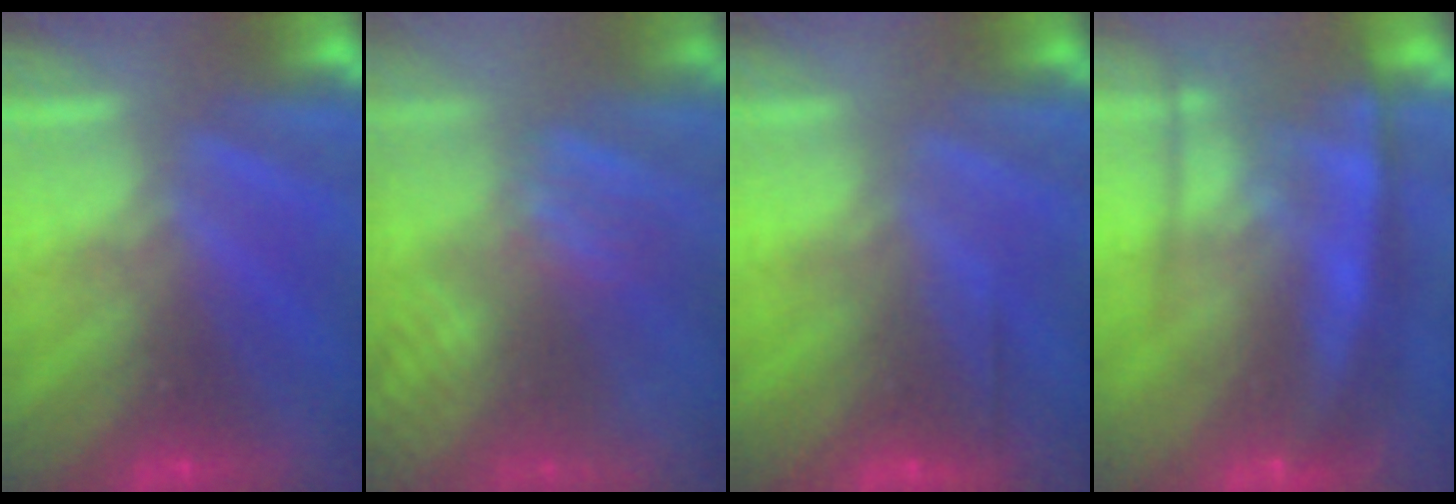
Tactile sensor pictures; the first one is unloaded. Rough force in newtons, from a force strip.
{"total": 4.8}
{"total": 2.6}
{"total": 5.5}